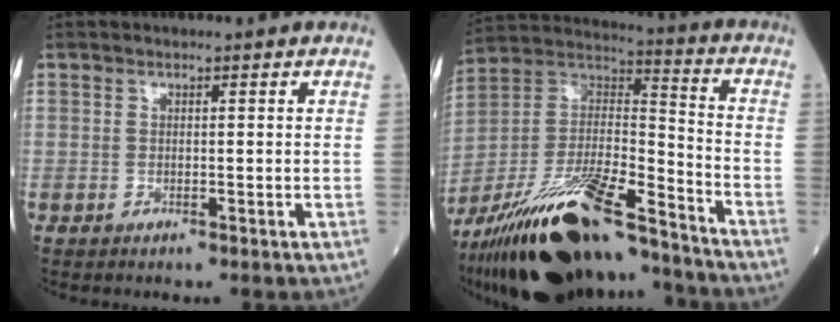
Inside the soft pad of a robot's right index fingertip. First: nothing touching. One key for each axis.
{"total": 25.8, "fx": -19.2, "fy": 5.9, "fz": 16.2, "tx": -0.312, "ty": -0.016, "tz": -0.336}